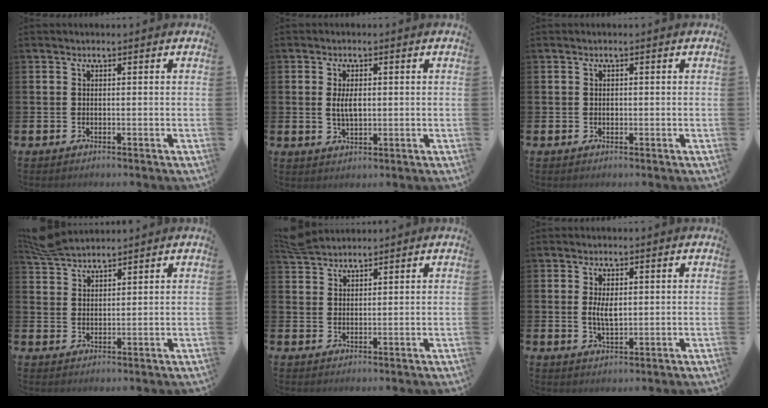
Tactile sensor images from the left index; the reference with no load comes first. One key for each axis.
{"total": 3.3, "fx": 0.5, "fy": 1.7, "fz": 2.8, "tx": -0.045, "ty": 0.002, "tz": 0.004}
{"total": 0.5, "fx": 0.1, "fy": 0.5, "fz": 0.2, "tx": 0.000, "ty": 0.002, "tz": -0.001}
{"total": 4.8, "fx": 4.7, "fy": 0.6, "fz": 0.8, "tx": -0.023, "ty": -0.020, "tz": 0.087}
{"total": 3.6, "fx": 3.6, "fy": 0.7, "fz": 0.3, "tx": -0.003, "ty": -0.017, "tz": 0.064}
{"total": 3.3, "fx": 0.5, "fy": 1.6, "fz": 2.9, "tx": -0.045, "ty": 0.001, "tz": 0.005}